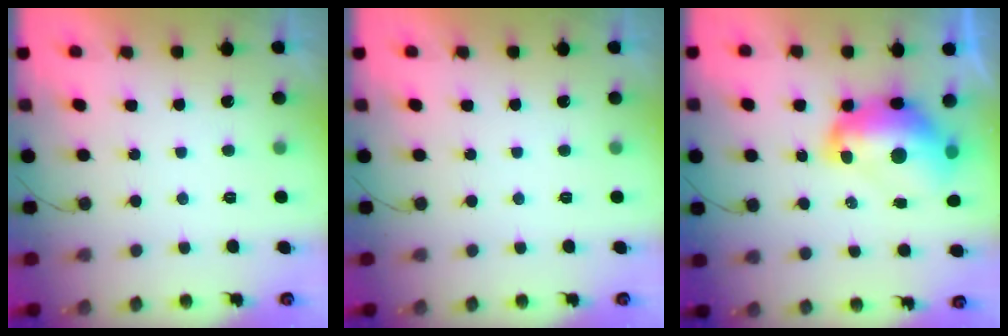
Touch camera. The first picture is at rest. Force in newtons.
{"total": 0.0}
{"total": 14.1, "press": 14.0, "slide": 1.4}